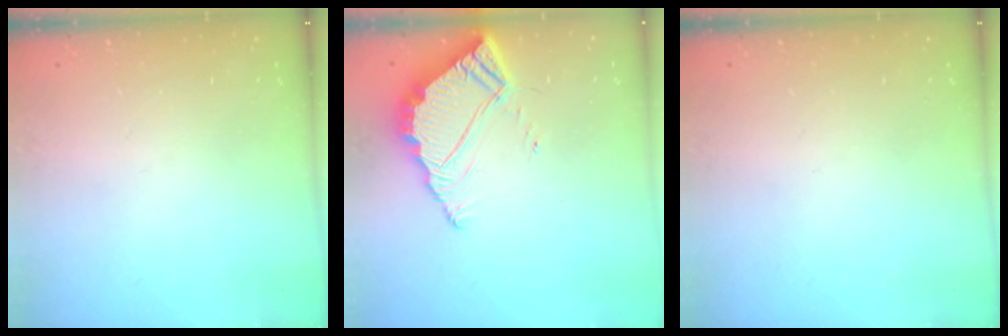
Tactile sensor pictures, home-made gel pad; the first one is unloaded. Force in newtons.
{"total": 7.4, "press": 7.4, "slide": 0.3}
{"total": 0.0}